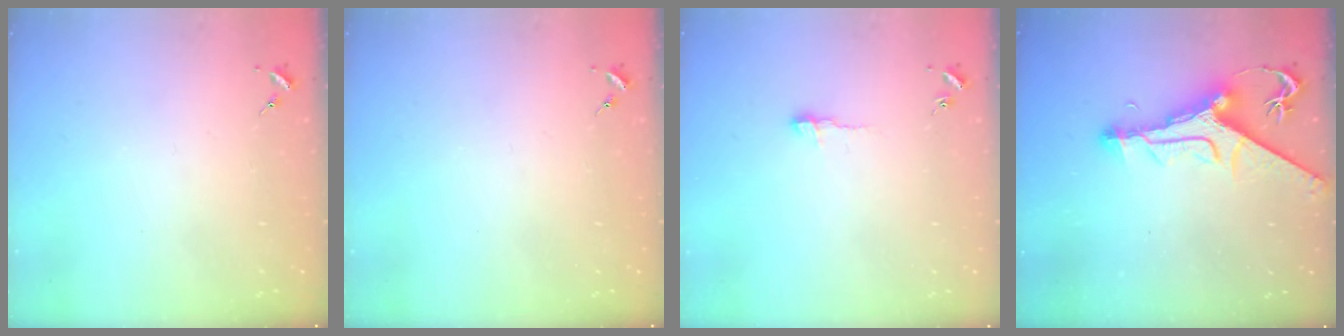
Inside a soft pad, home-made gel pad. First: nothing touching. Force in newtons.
{"total": 0.0}
{"total": 4.7, "press": 4.7, "slide": 0.4}
{"total": 13.3, "press": 13.3, "slide": 1.3}